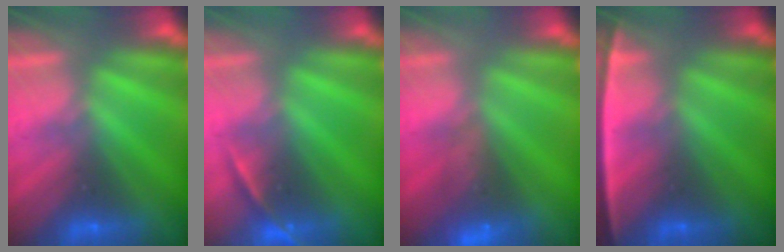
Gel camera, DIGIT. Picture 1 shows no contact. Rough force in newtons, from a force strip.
{"total": 1.8}
{"total": 7.2}
{"total": 2.4}